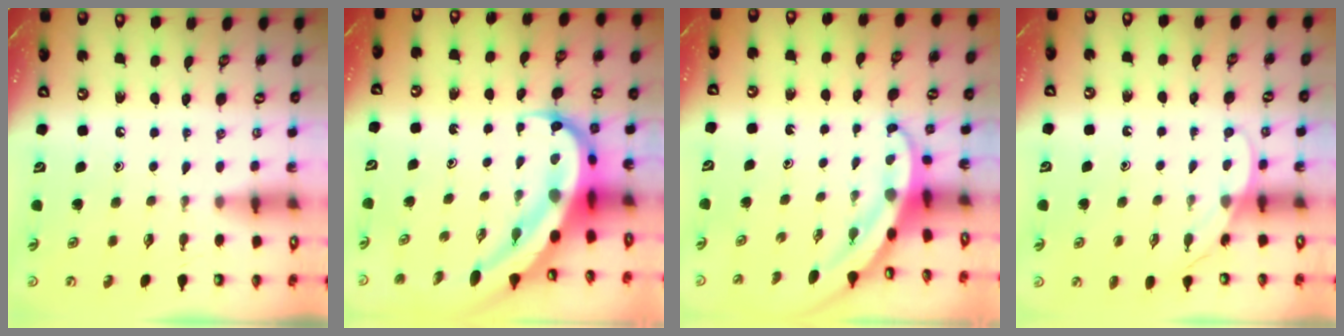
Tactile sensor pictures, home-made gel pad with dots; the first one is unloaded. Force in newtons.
{"total": 11.5, "press": 11.3, "slide": 2.2}
{"total": 3.9, "press": 3.9, "slide": 0.5}
{"total": 4.9, "press": 4.9, "slide": 0.5}